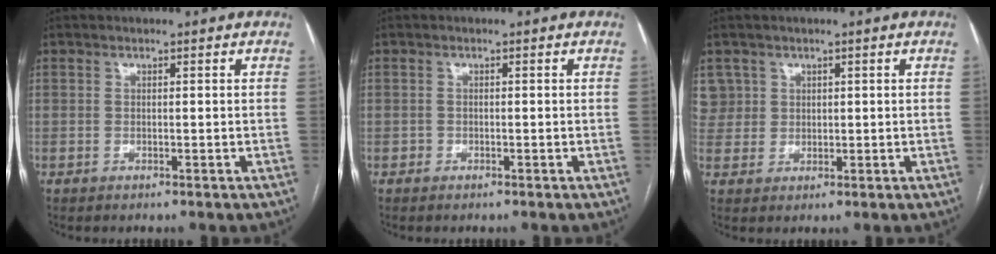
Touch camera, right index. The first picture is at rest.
{"total": 0.6, "force": [-0.4, 0.5, 0.0], "torque": [-0.004, 0.004, -0.009]}
{"total": 4.1, "force": [2.0, 3.6, -0.4], "torque": [0.024, 0.010, 0.040]}